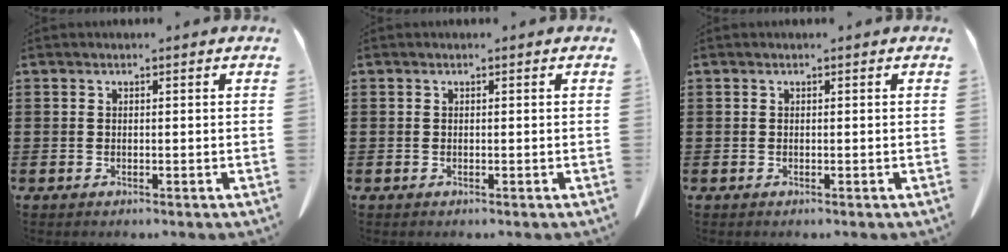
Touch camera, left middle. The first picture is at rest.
{"total": 0.0}
{"total": 0.0}